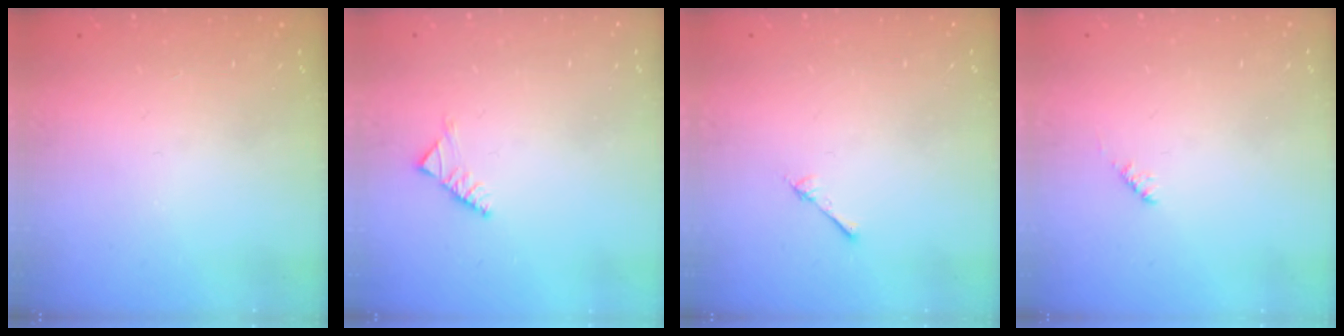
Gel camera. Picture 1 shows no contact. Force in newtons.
{"total": 2.6, "press": 2.5, "slide": 0.8}
{"total": 2.4, "press": 2.4, "slide": 0.3}
{"total": 3.1, "press": 3.1, "slide": 0.6}